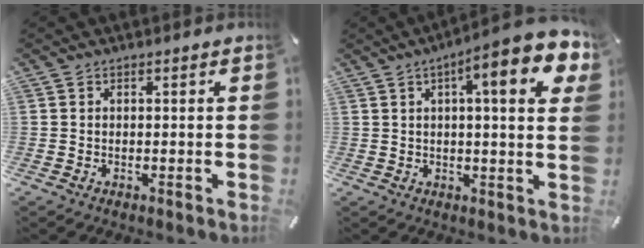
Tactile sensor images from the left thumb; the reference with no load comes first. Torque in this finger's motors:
{"motor_torque": [1.11, 1.60, 1.95, -0.82, 0.48]}